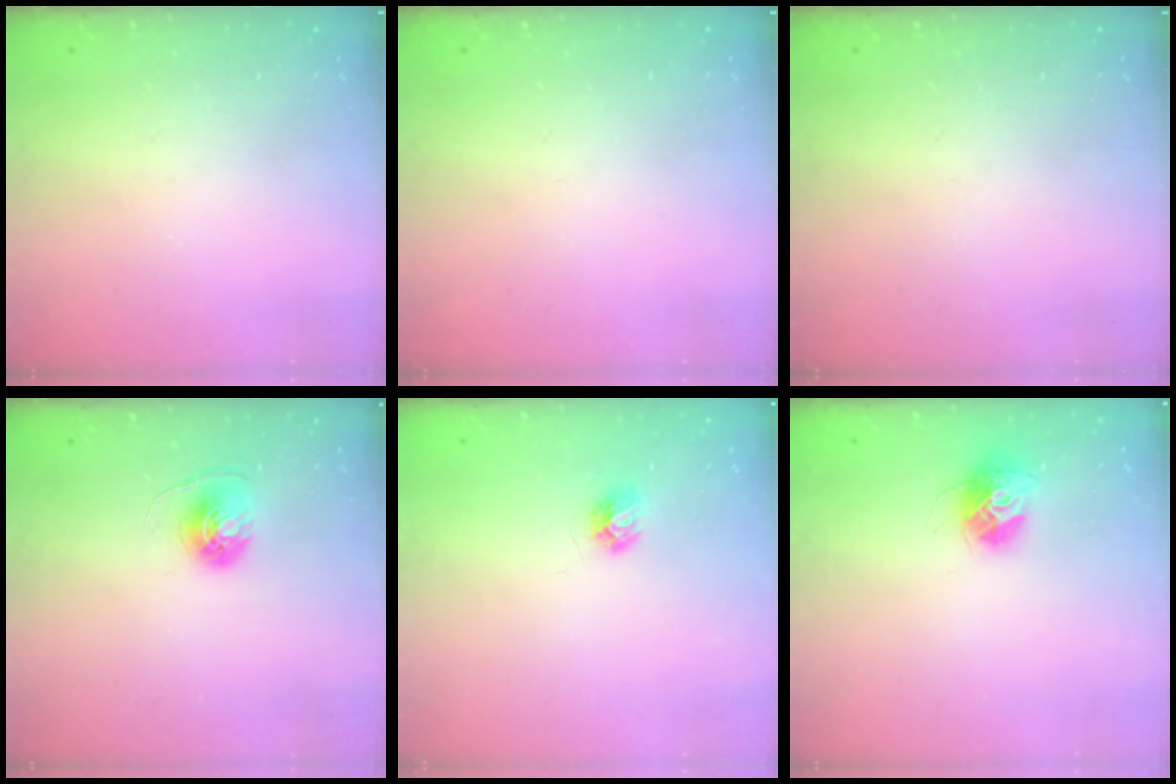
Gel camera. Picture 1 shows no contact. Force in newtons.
{"total": 0.0}
{"total": 0.0}
{"total": 6.1, "press": 6.1, "slide": 0.5}
{"total": 5.9, "press": 5.9, "slide": 0.5}
{"total": 11.8, "press": 11.8, "slide": 0.9}